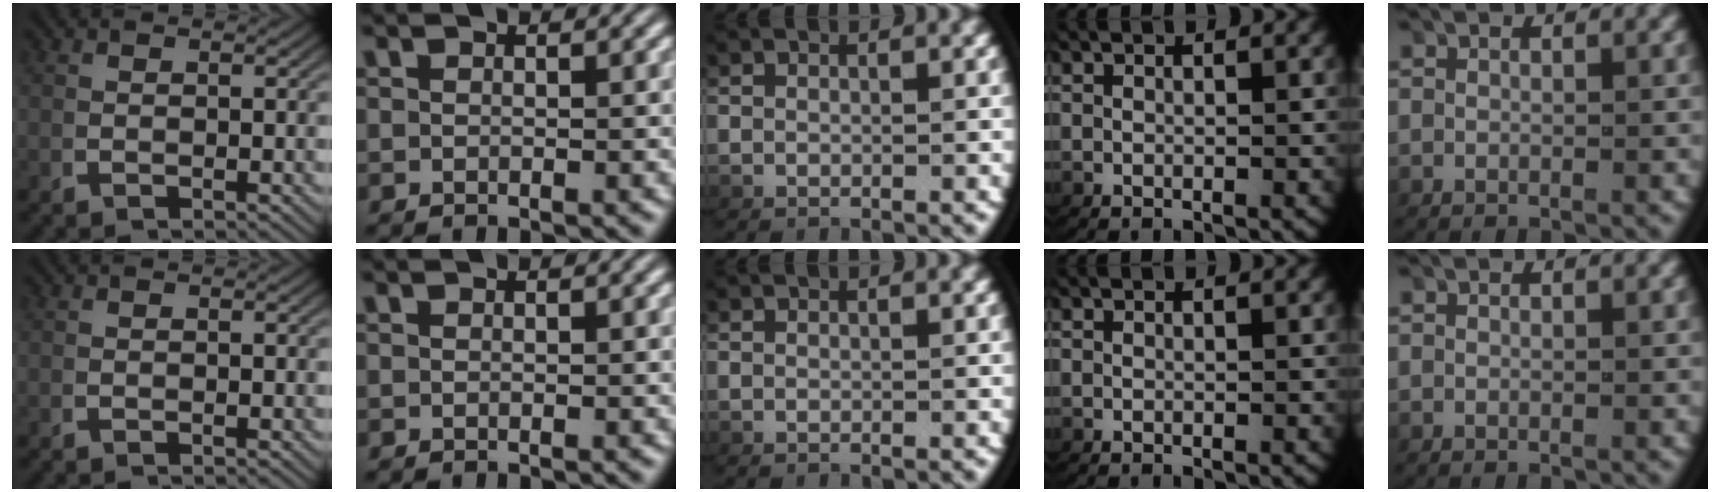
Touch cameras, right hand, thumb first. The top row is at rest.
{}